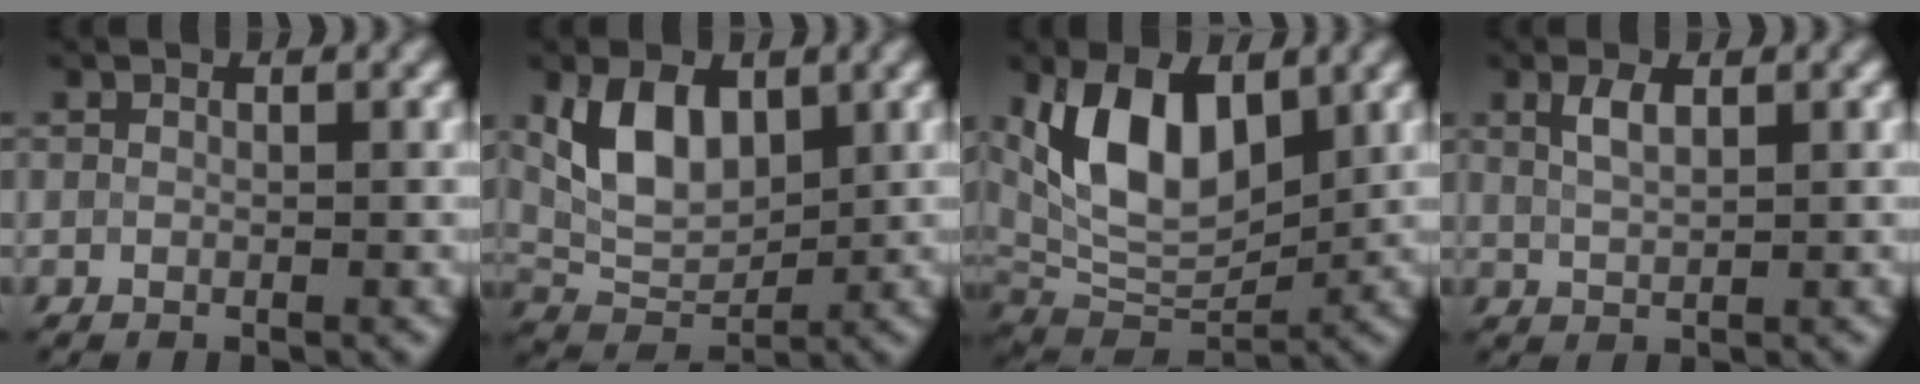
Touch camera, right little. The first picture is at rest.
{"total": 5.9, "force": [2.0, 3.4, 4.3], "torque": [-0.082, -0.001, 0.037]}
{"total": 9.1, "force": [3.0, 4.9, 7.1], "torque": [-0.137, -0.004, 0.048]}
{"total": 2.0, "force": [1.0, 0.8, 1.5], "torque": [-0.034, 0.002, 0.023]}